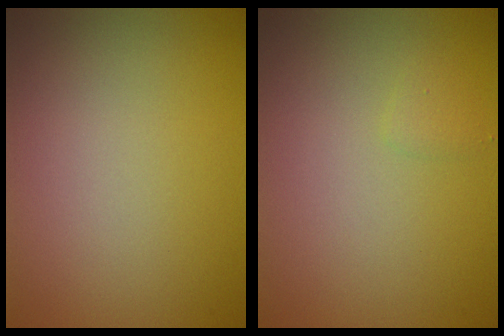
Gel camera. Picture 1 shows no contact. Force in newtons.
{"total": 0.7, "press": 0.7, "slide": 0.0}